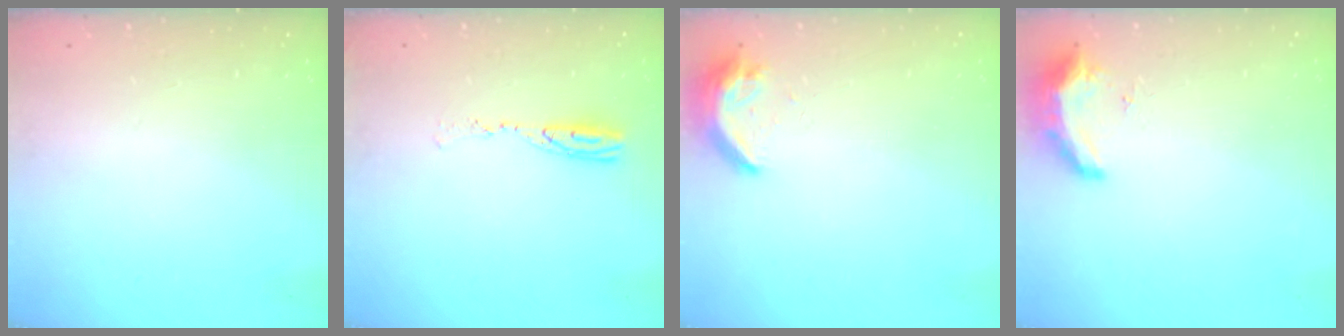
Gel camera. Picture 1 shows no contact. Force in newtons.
{"total": 7.4, "press": 7.3, "slide": 1.5}
{"total": 7.8, "press": 7.8, "slide": 0.9}
{"total": 8.9, "press": 8.9, "slide": 1.3}